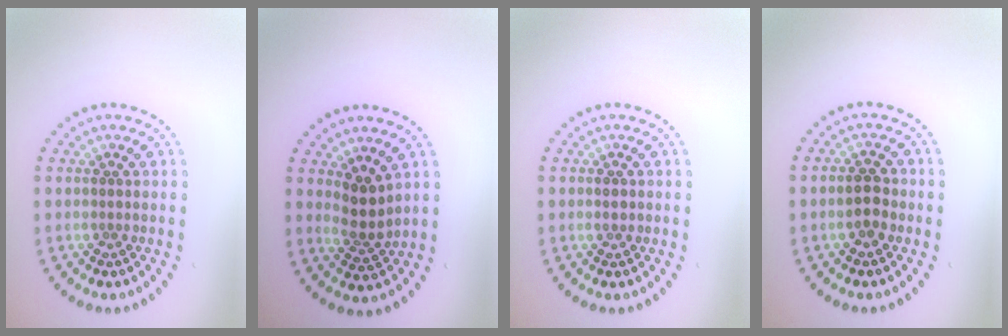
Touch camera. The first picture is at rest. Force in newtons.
{"total": 2.5, "press": 2.0, "slide": 1.5}
{"total": 1.0, "press": 1.0, "slide": 0.1}
{"total": 2.1, "press": 2.1, "slide": 0.3}